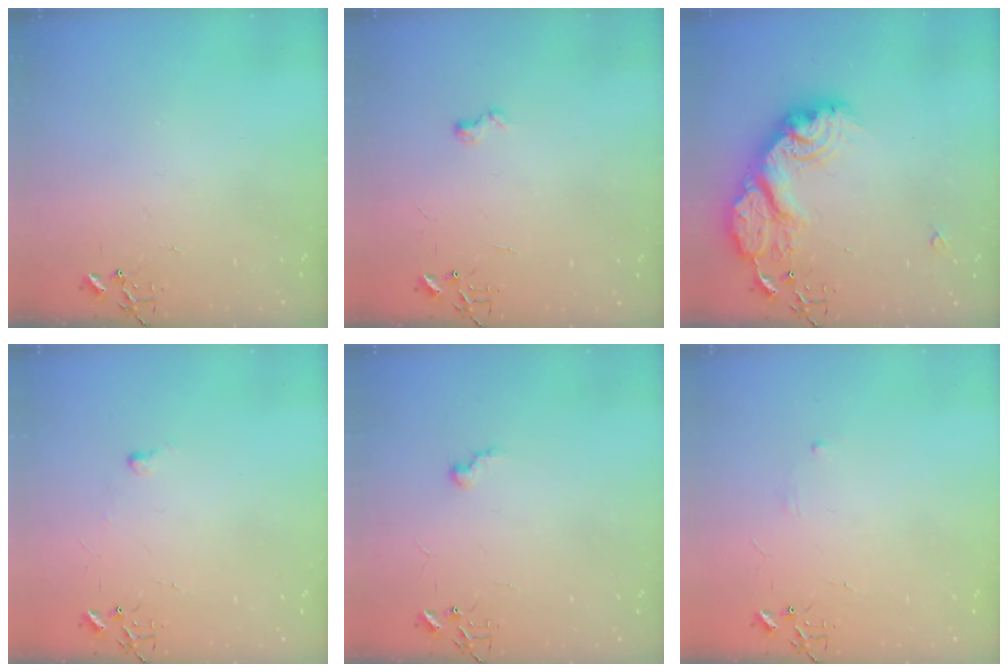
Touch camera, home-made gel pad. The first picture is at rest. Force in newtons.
{"total": 6.0, "press": 6.0, "slide": 0.7}
{"total": 22.6, "press": 22.5, "slide": 1.9}
{"total": 4.0, "press": 4.0, "slide": 0.6}
{"total": 5.3, "press": 5.3, "slide": 0.5}
{"total": 2.9, "press": 2.8, "slide": 0.5}